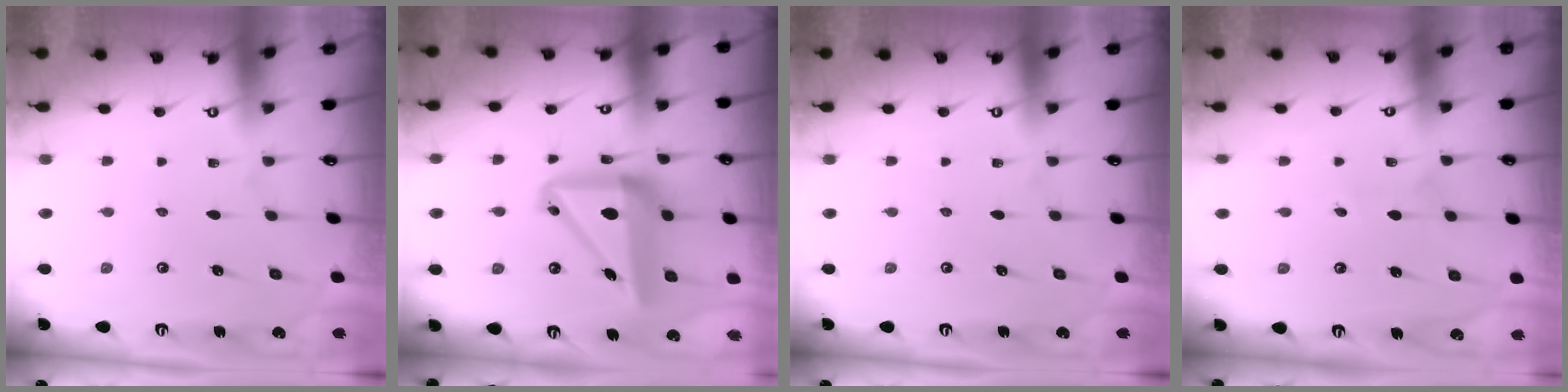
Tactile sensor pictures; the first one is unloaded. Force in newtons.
{"total": 15.8, "press": 15.6, "slide": 2.2}
{"total": 0.0}
{"total": 2.9, "press": 2.8, "slide": 0.4}